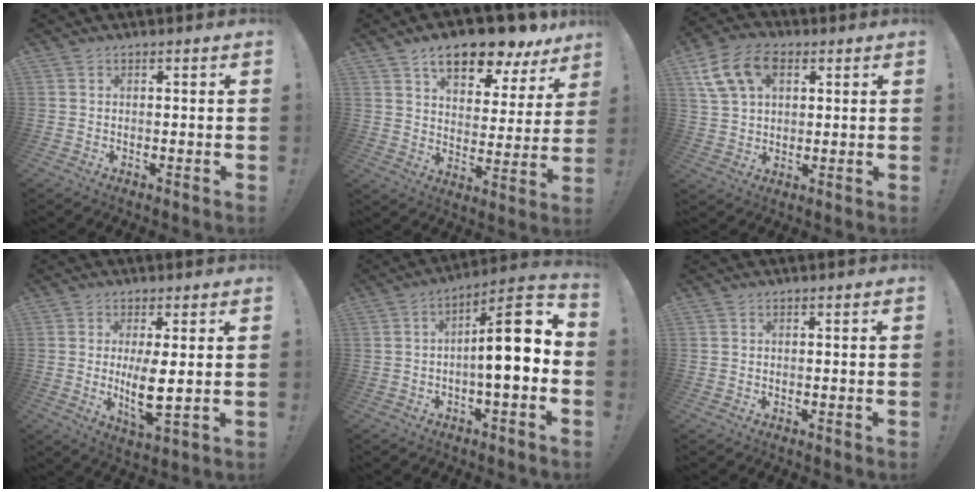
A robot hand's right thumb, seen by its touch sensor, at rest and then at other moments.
{"total": 13.6, "force": [9.8, 5.4, 7.9], "torque": [-0.123, -0.070, 0.165]}
{"total": 13.0, "force": [5.2, 8.6, 8.4], "torque": [-0.163, -0.008, 0.102]}
{"total": 7.9, "force": [0.6, 2.0, 7.6], "torque": [-0.131, -0.023, 0.008]}
{"total": 13.8, "force": [-0.3, 3.3, 13.4], "torque": [-0.198, 0.003, -0.010]}
{"total": 0.0}